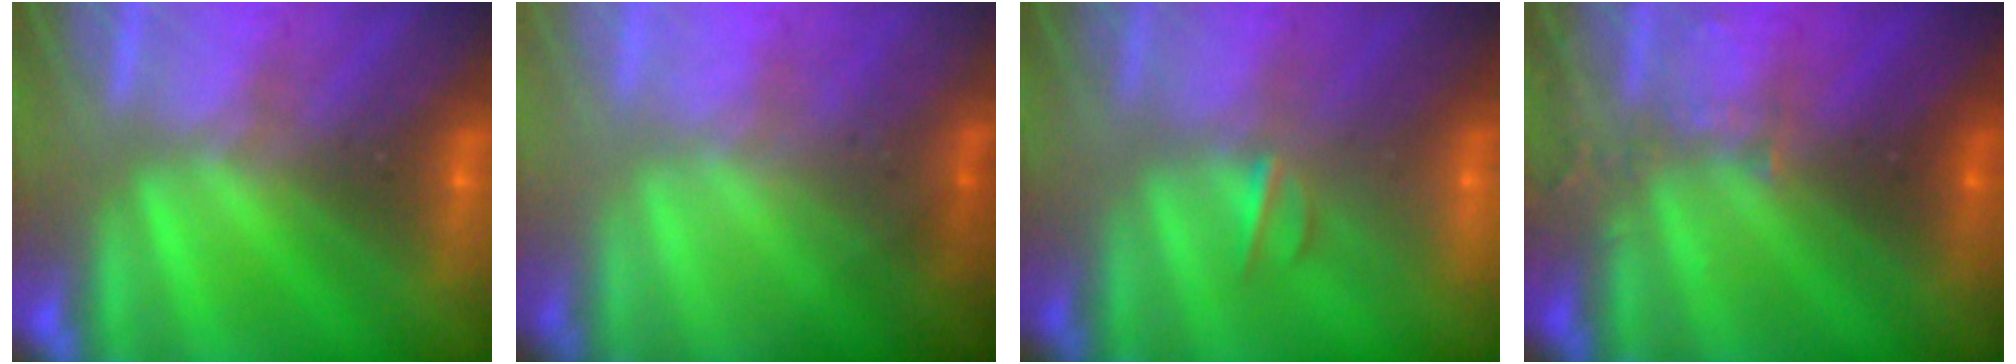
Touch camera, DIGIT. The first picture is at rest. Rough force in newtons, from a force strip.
{"total": 1.1}
{"total": 2.1}
{"total": 3.7}